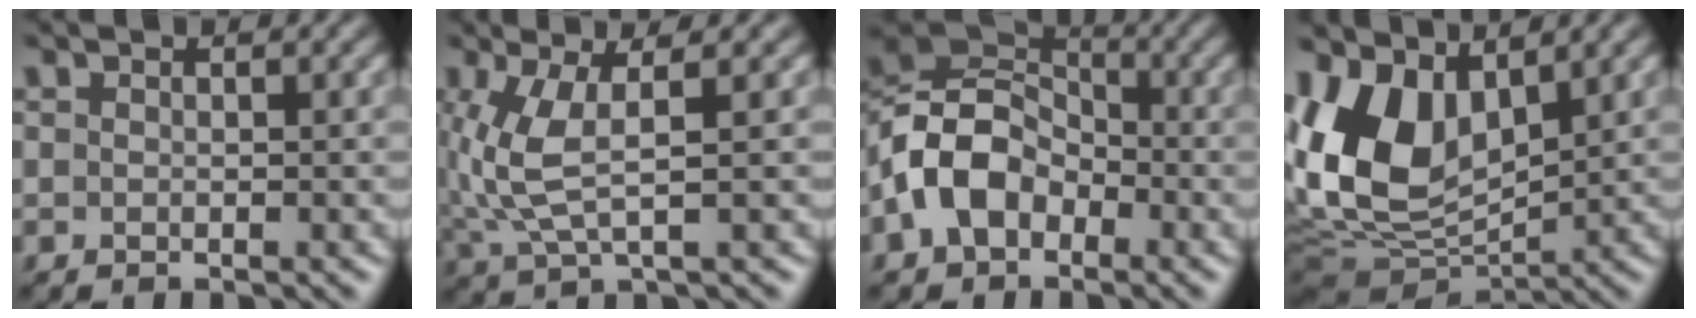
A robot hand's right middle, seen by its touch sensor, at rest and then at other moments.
{"total": 4.3, "force": [0.6, 1.4, 4.0], "torque": [-0.108, -0.001, 0.017]}
{"total": 7.5, "force": [-2.5, 5.3, 4.7], "torque": [-0.093, 0.014, -0.065]}
{"total": 10.9, "force": [2.4, 6.9, 8.2], "torque": [-0.176, -0.007, 0.038]}